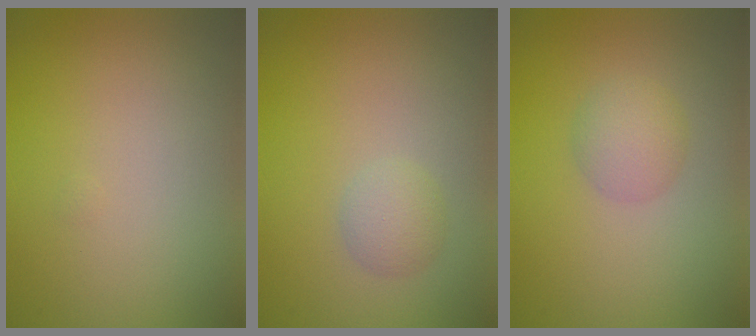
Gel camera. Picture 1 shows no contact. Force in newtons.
{"total": 1.7, "press": 1.7, "slide": 0.1}
{"total": 2.2, "press": 2.2, "slide": 0.1}